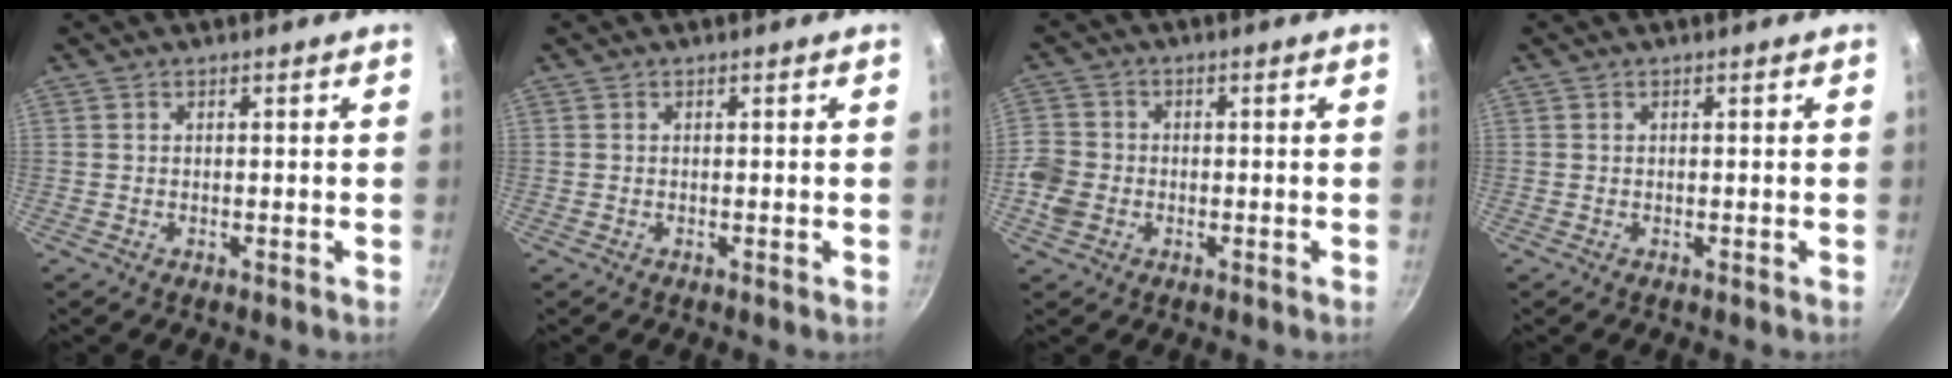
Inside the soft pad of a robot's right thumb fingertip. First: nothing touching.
{"total": 0.0}
{"total": 5.8, "force": [-1.6, 4.8, 2.8], "torque": [-0.058, 0.008, -0.036]}
{"total": 0.0}